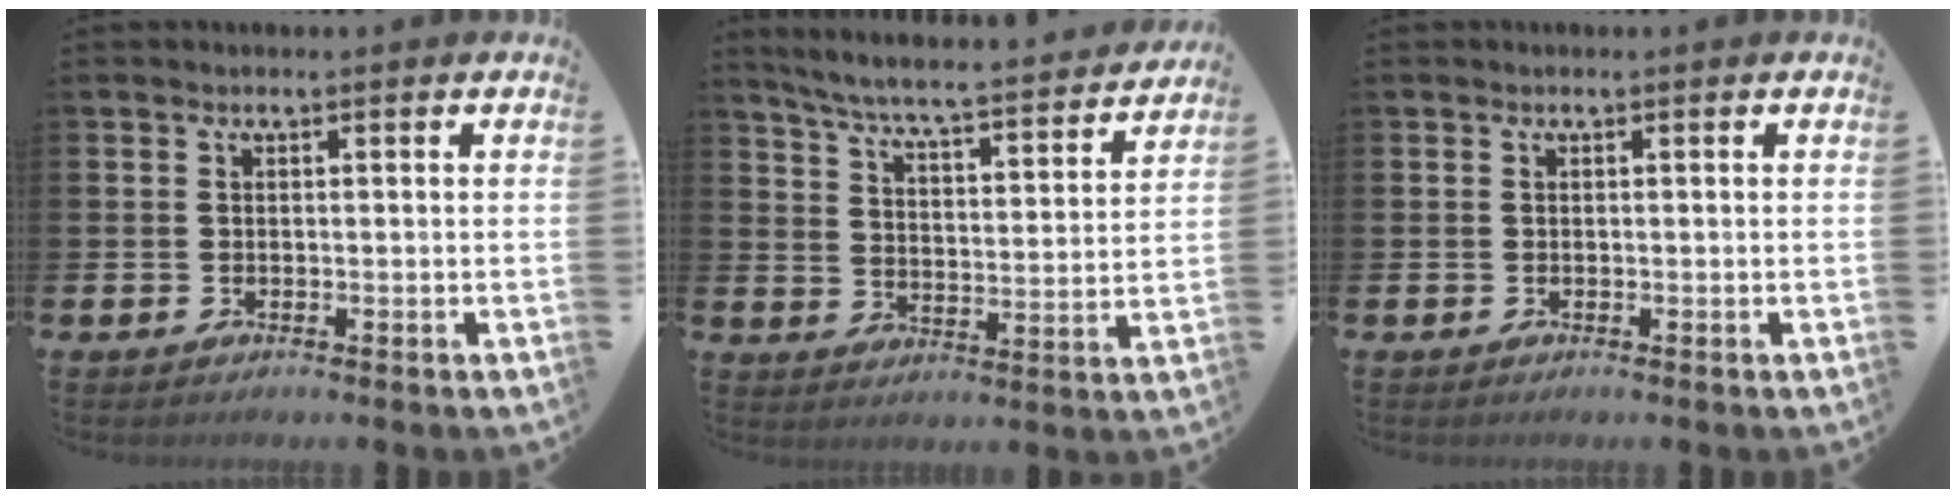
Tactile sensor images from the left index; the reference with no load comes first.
{"total": 6.1, "force": [5.6, 0.1, 2.3], "torque": [-0.073, -0.047, 0.091]}
{"total": 0.0}